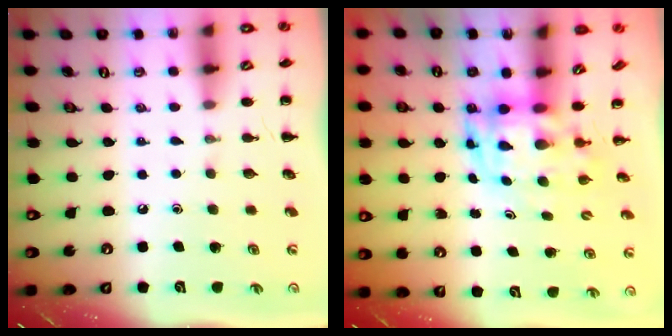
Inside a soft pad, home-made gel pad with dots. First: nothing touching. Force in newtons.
{"total": 3.8, "press": 3.7, "slide": 0.8}